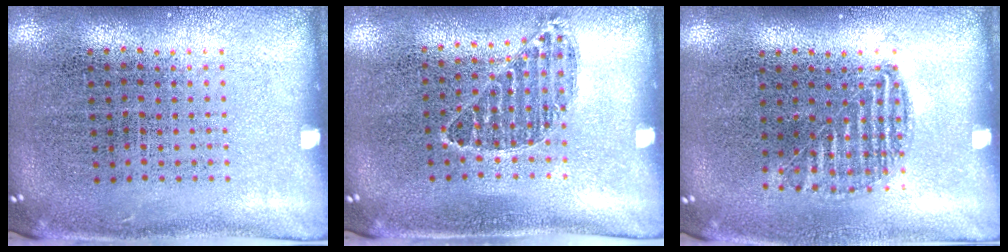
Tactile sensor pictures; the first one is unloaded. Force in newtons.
{"total": 0.9, "press": 0.7, "slide": 0.5}
{"total": 0.9, "press": 0.8, "slide": 0.3}